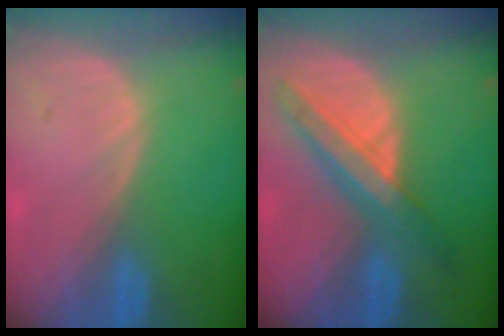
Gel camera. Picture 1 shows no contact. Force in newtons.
{"total": 7.6, "press": 7.0, "slide": 2.8}